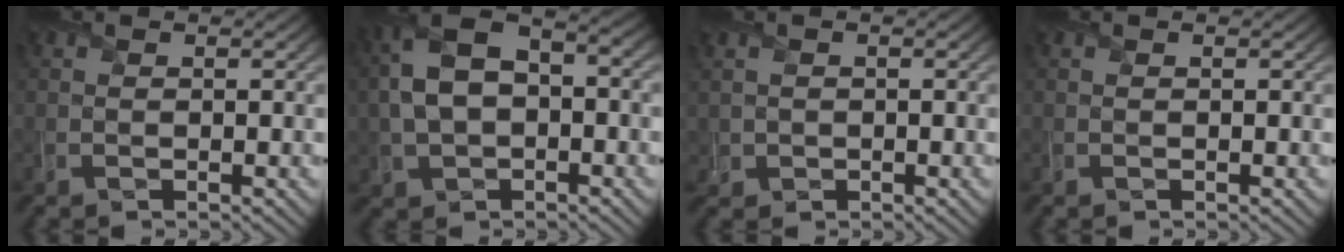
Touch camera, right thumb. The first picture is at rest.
{"total": 10.5, "force": [0.1, 6.3, 8.4], "torque": [-0.201, 0.006, -0.002]}
{"total": 1.0, "force": [-0.1, 1.0, 0.0], "torque": [-0.004, -0.005, 0.000]}
{"total": 0.0}